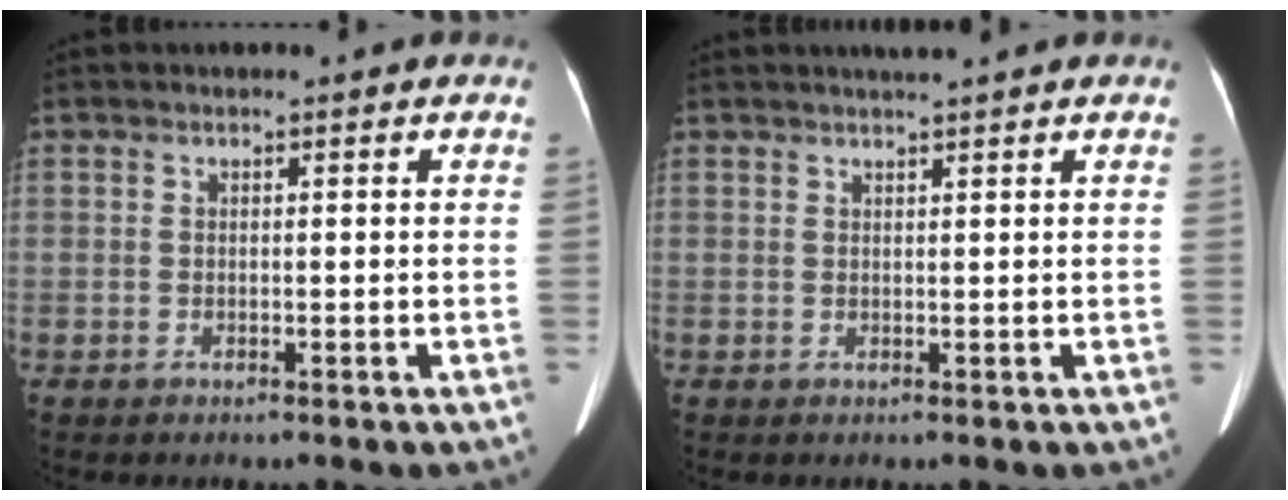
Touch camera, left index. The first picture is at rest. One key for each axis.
{"total": 2.5, "fx": 2.2, "fy": -0.4, "fz": 1.1, "tx": -0.013, "ty": 0.014, "tz": 0.036}